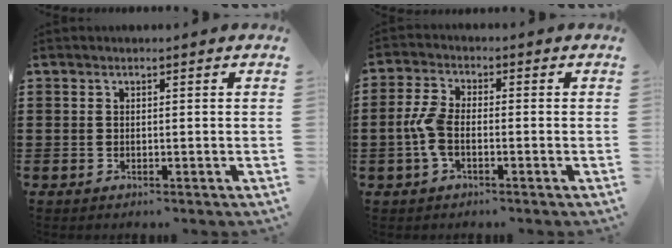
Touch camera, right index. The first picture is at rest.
{"total": 5.0, "force": [-1.1, 2.3, 4.3], "torque": [-0.111, -0.005, -0.029]}